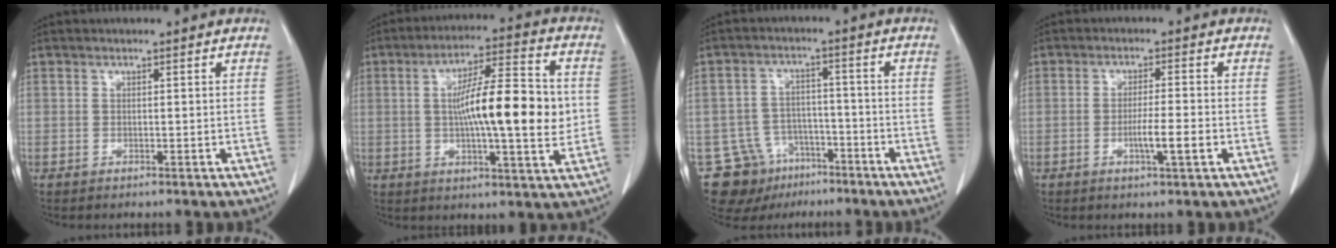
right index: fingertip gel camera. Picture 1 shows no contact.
{"total": 15.3, "force": [0.3, 2.4, 15.1], "torque": [-0.244, 0.013, 0.000]}
{"total": 11.2, "force": [-7.3, 8.1, 2.4], "torque": [-0.049, 0.029, -0.109]}
{"total": 4.6, "force": [-1.5, 0.0, 4.4], "torque": [-0.074, -0.005, -0.025]}